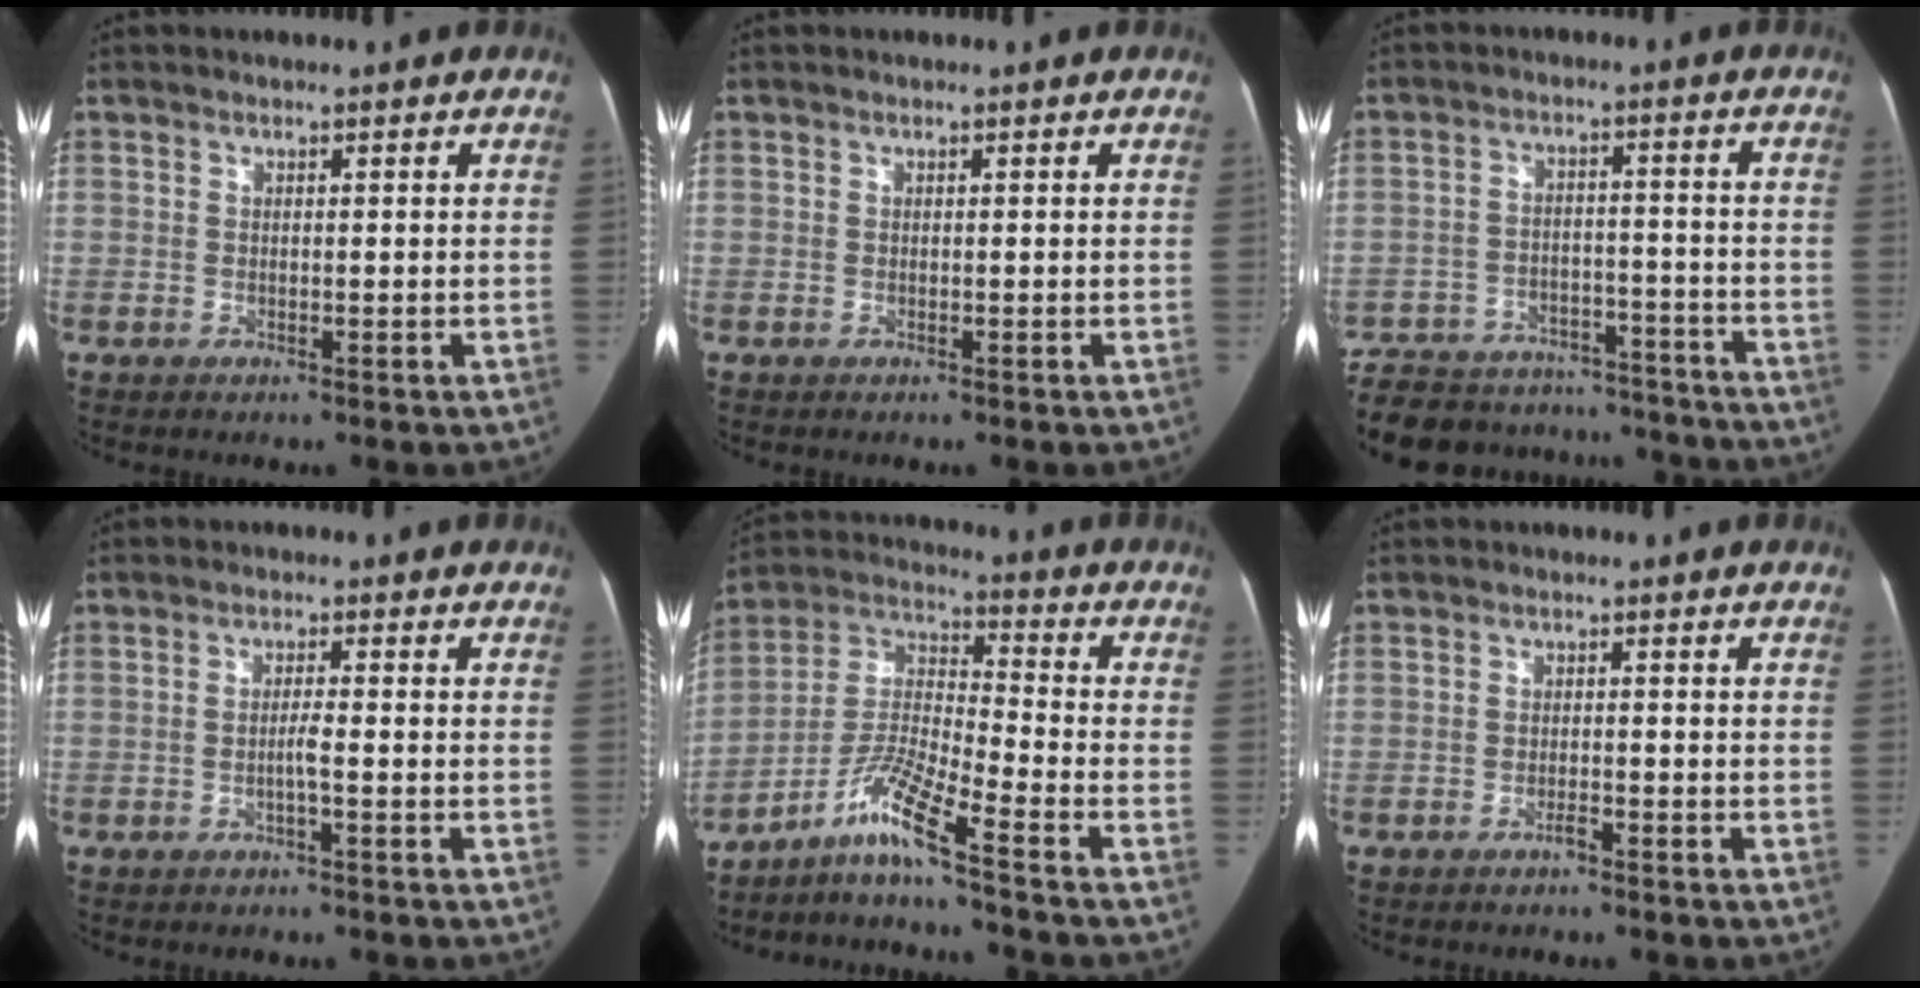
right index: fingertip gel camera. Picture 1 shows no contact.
{"total": 0.0}
{"total": 22.4, "force": [-20.2, 7.3, 6.4], "torque": [-0.139, 0.009, -0.272]}
{"total": 2.1, "force": [-0.9, -0.1, 1.9], "torque": [-0.034, 0.002, -0.018]}
{"total": 9.3, "force": [-7.1, -0.8, 6.0], "torque": [-0.129, 0.005, -0.133]}
{"total": 1.4, "force": [-1.2, 0.3, 0.7], "torque": [-0.012, 0.002, -0.019]}